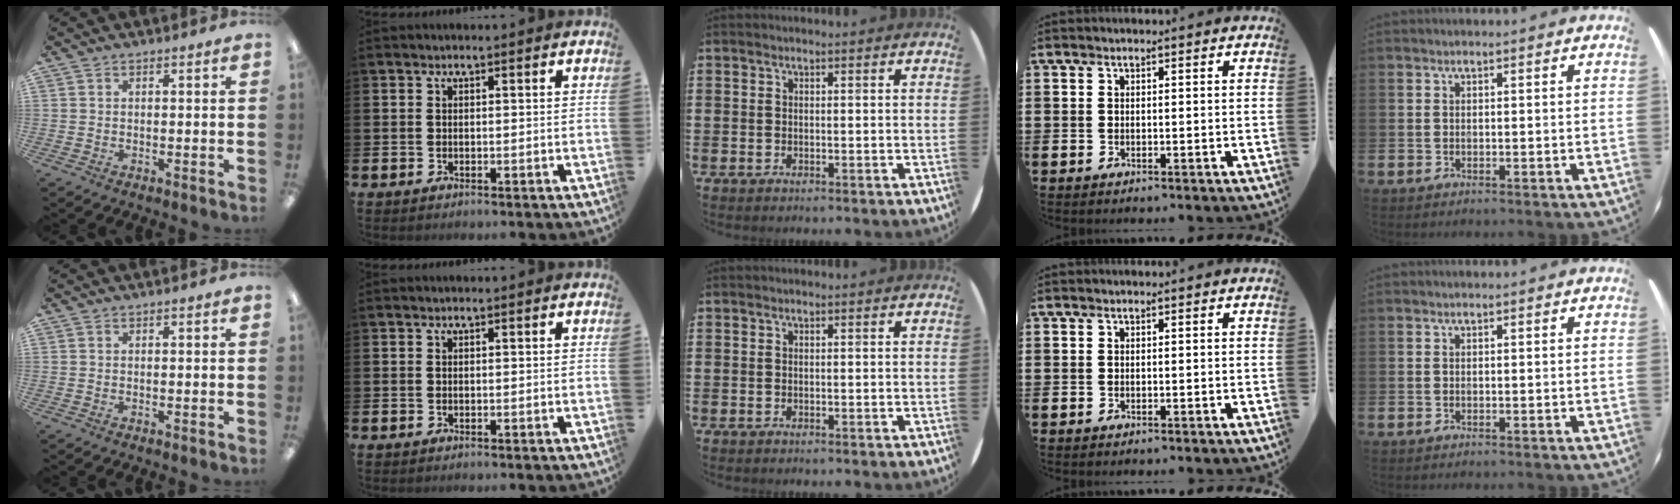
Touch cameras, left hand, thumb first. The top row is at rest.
{}